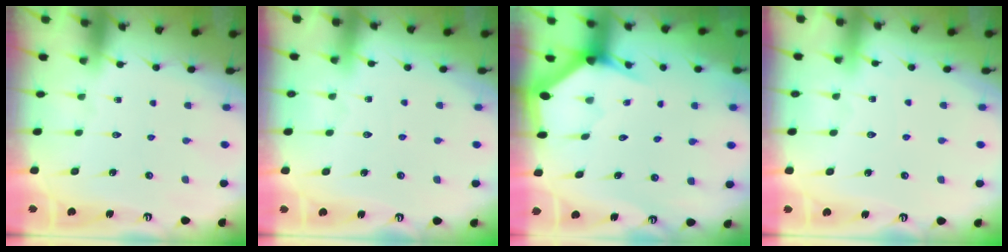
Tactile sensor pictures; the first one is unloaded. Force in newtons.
{"total": 2.5, "press": 2.5, "slide": 0.3}
{"total": 3.0, "press": 3.0, "slide": 0.1}
{"total": 3.1, "press": 3.0, "slide": 0.4}